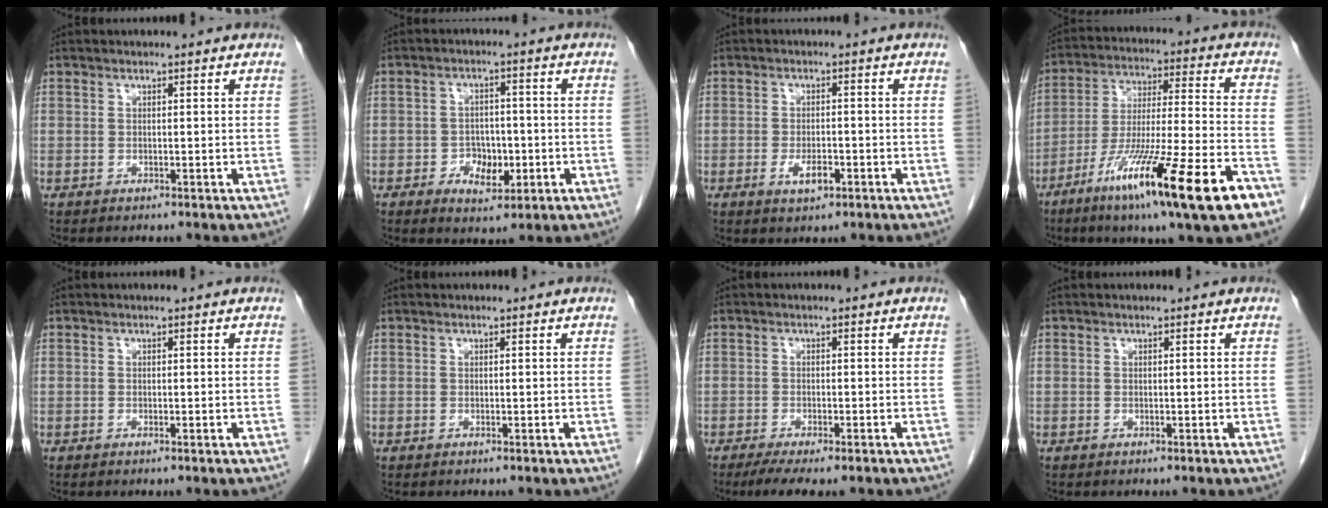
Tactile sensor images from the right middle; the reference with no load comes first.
{"total": 5.2, "force": [-1.7, 3.1, 3.8], "torque": [-0.056, 0.004, -0.020]}
{"total": 3.2, "force": [-1.4, 1.2, 2.7], "torque": [-0.050, 0.000, -0.021]}
{"total": 21.2, "force": [-11.8, 0.5, 17.6], "torque": [-0.279, -0.052, -0.203]}
{"total": 0.0}
{"total": 0.0}
{"total": 6.4, "force": [-4.9, 1.1, 3.9], "torque": [-0.060, -0.015, -0.076]}
{"total": 0.0}